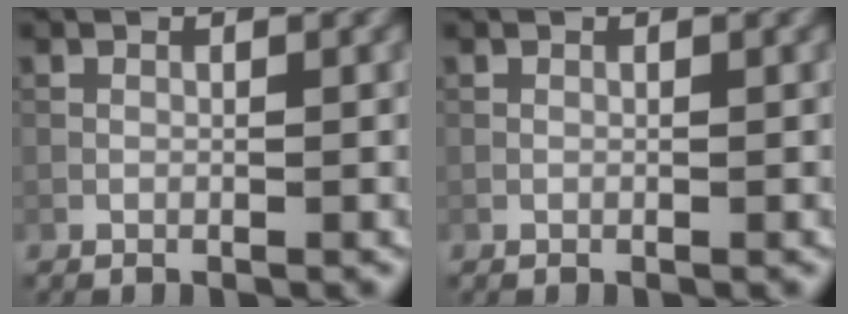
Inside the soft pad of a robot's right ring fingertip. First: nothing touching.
{"total": 0.0}